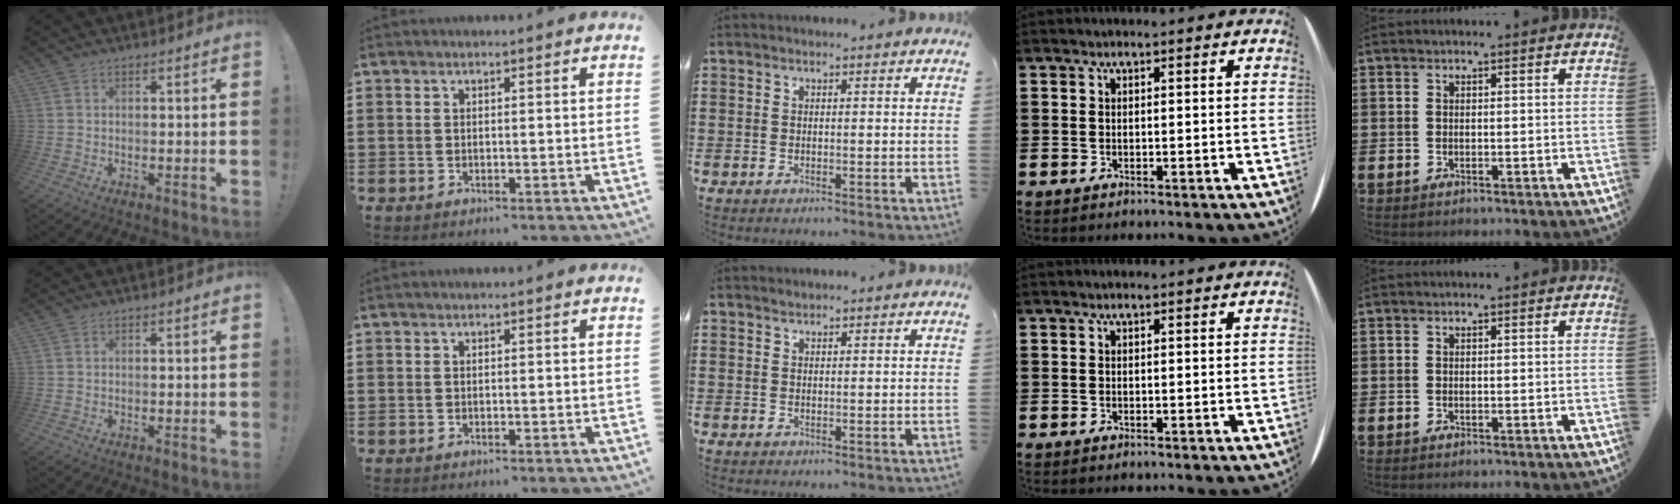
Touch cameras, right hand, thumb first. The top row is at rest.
{"middle": {"total": 0.8, "force": [0.8, 0.2, -0.2], "torque": [0.001, -0.001, 0.016]}}